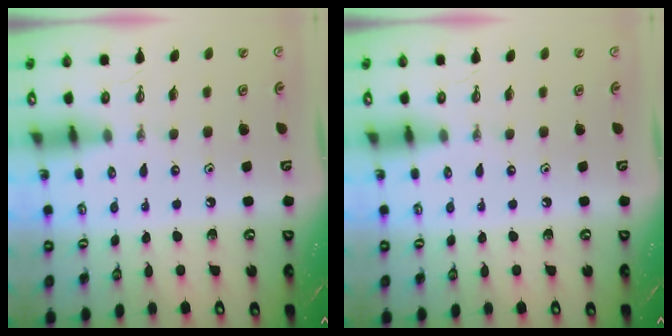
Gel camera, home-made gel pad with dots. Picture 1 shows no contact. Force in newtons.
{"total": 0.0}